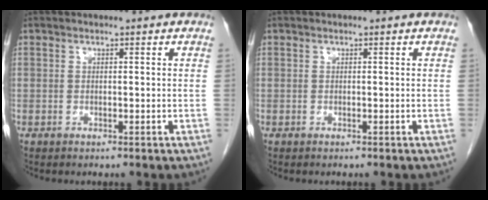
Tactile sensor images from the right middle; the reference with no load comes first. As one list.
[{"total": 0.0}]